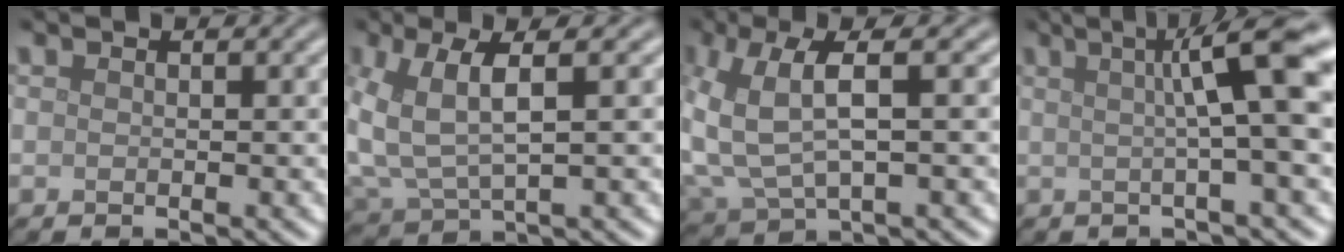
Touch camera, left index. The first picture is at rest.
{"total": 6.6, "force": [1.1, 3.1, 5.7], "torque": [-0.142, 0.002, 0.028]}
{"total": 7.4, "force": [0.9, 3.5, 6.4], "torque": [-0.164, 0.003, 0.022]}
{"total": 8.8, "force": [1.9, 1.3, 8.5], "torque": [-0.104, 0.019, 0.024]}